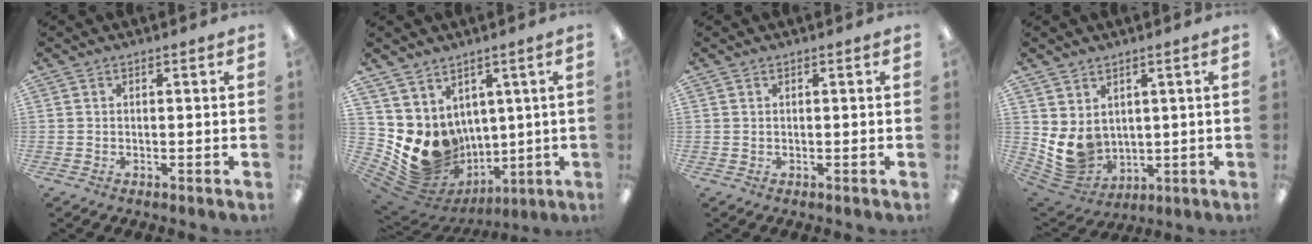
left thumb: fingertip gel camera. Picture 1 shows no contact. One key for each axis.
{"total": 12.3, "fx": -0.3, "fy": 11.3, "fz": 4.7, "tx": -0.105, "ty": -0.035, "tz": 0.008}
{"total": 0.0}
{"total": 8.5, "fx": 2.6, "fy": 7.1, "fz": 3.9, "tx": -0.104, "ty": -0.027, "tz": 0.056}